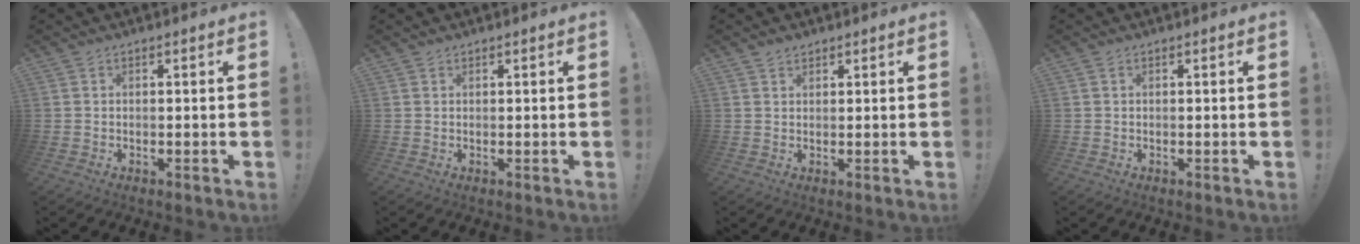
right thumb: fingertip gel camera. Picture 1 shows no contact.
{"total": 0.7, "force": [0.6, 0.3, 0.0], "torque": [0.003, -0.002, 0.013]}
{"total": 1.7, "force": [1.4, 0.9, 0.3], "torque": [-0.006, -0.006, 0.027]}
{"total": 0.0}